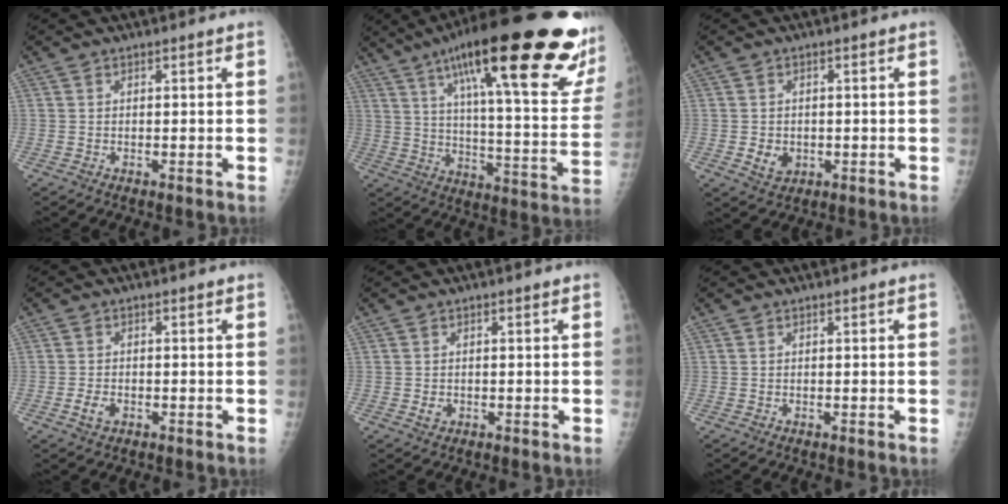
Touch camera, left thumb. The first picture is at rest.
{"total": 34.5, "force": [19.9, 7.3, 27.1], "torque": [-0.319, -0.039, 0.295]}
{"total": 3.5, "force": [-0.8, 2.9, 1.7], "torque": [-0.015, 0.000, -0.004]}
{"total": 2.4, "force": [-1.2, 1.6, 1.3], "torque": [-0.026, 0.002, -0.020]}
{"total": 1.3, "force": [-0.4, 1.2, 0.4], "torque": [-0.003, 0.000, -0.003]}
{"total": 0.0}